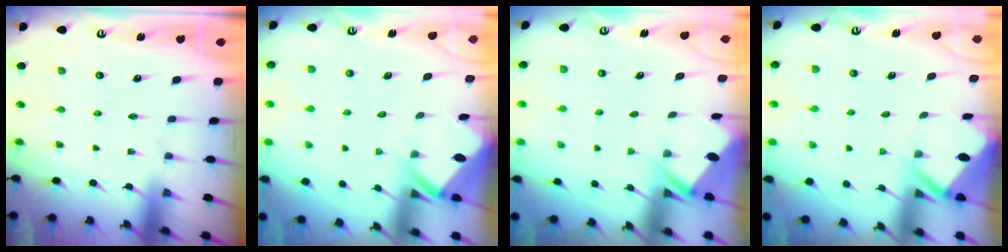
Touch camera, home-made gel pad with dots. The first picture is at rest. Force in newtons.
{"total": 3.4, "press": 3.4, "slide": 0.3}
{"total": 2.7, "press": 2.7, "slide": 0.3}
{"total": 3.3, "press": 3.3, "slide": 0.3}